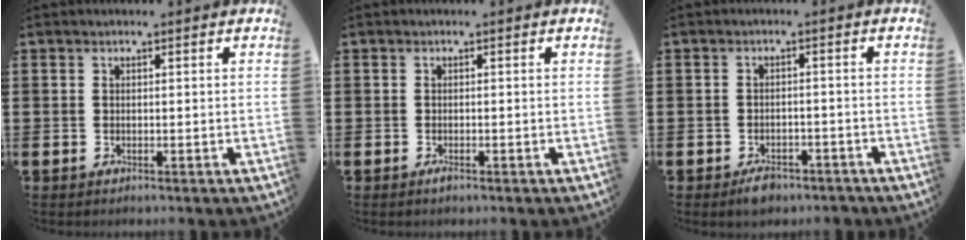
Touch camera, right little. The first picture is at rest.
{"total": 0.8, "force": [-0.3, 0.3, 0.6], "torque": [-0.011, -0.001, -0.007]}
{"total": 2.1, "force": [-1.7, 1.1, 0.8], "torque": [-0.017, 0.006, -0.035]}